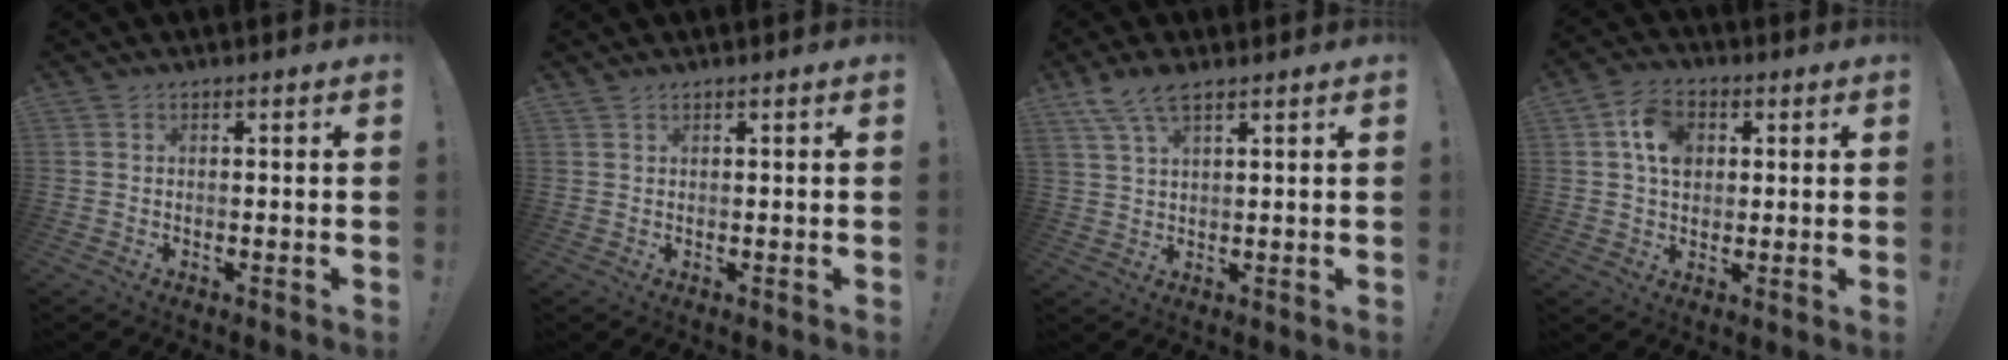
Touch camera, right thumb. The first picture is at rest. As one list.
[{"total": 0.7, "force": [0.7, 0.3, 0.1], "torque": [0.002, -0.002, 0.012]}, {"total": 6.6, "force": [4.6, 2.2, 4.1], "torque": [-0.081, -0.014, 0.088]}, {"total": 9.9, "force": [2.7, 7.6, 5.8], "torque": [-0.095, 0.009, 0.055]}]